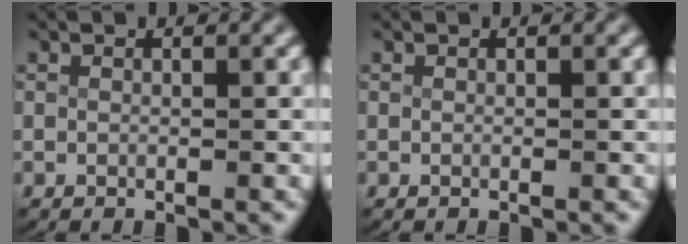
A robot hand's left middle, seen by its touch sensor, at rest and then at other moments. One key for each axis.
{"total": 0.0}